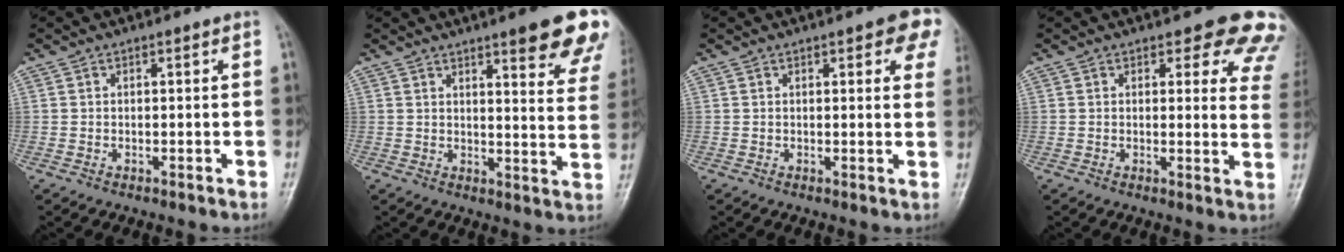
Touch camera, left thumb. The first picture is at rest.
{"total": 16.2, "force": [10.6, 3.3, 11.8], "torque": [-0.117, -0.047, 0.120]}
{"total": 7.8, "force": [3.9, 2.8, 6.2], "torque": [-0.040, -0.006, 0.038]}
{"total": 12.1, "force": [9.9, 4.4, 5.5], "torque": [0.001, -0.048, 0.082]}